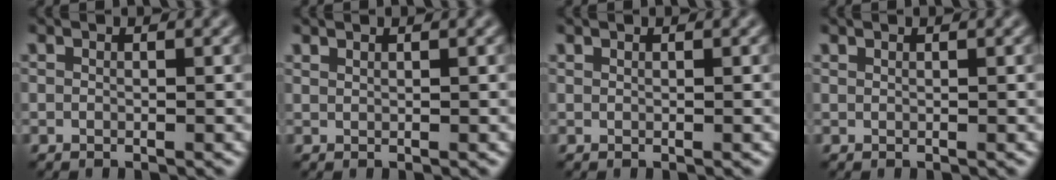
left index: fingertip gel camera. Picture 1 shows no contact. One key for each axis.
{"total": 0.5, "fx": 0.5, "fy": 0.0, "fz": 0.1, "tx": 0.000, "ty": -0.001, "tz": 0.009}
{"total": 0.0}
{"total": 0.0}